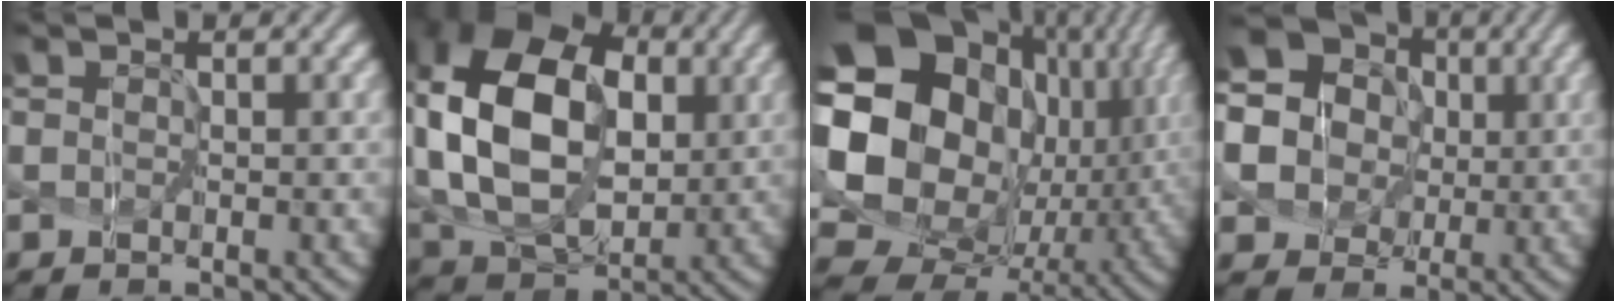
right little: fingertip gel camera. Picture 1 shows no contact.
{"total": 14.1, "force": [2.2, 9.8, 9.9], "torque": [-0.215, 0.000, 0.060]}
{"total": 19.2, "force": [3.5, 14.9, 11.6], "torque": [-0.235, -0.010, 0.097]}
{"total": 15.4, "force": [2.0, 14.1, 5.8], "torque": [-0.171, 0.019, 0.010]}